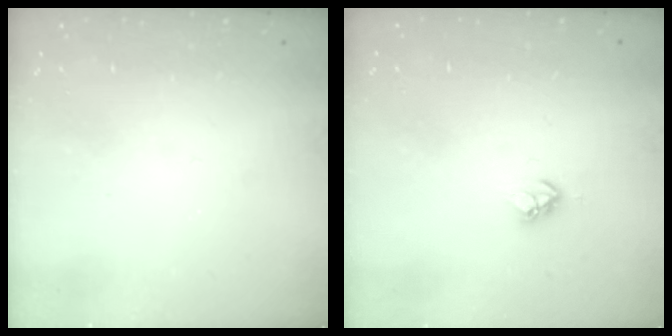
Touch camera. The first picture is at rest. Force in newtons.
{"total": 4.6, "press": 4.6, "slide": 0.3}